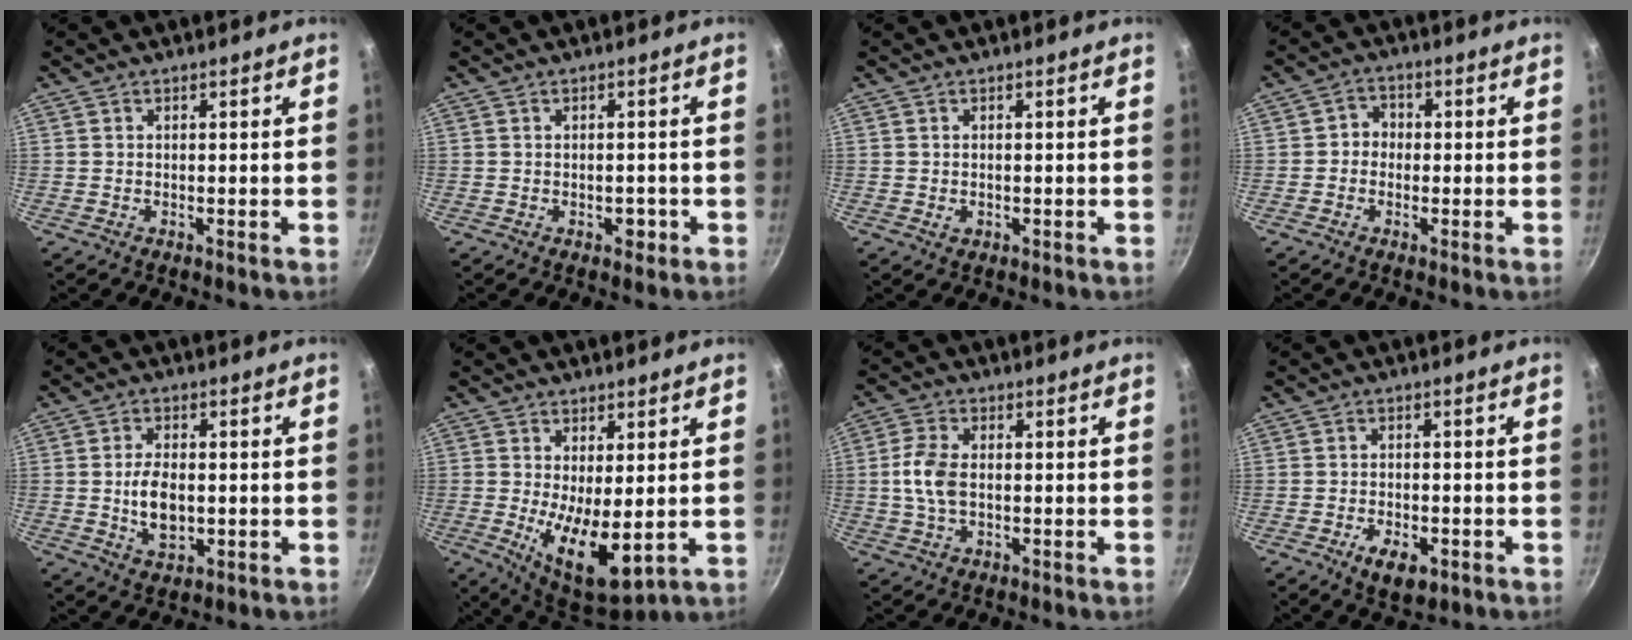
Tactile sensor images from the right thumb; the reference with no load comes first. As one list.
[{"total": 2.0, "force": [-0.7, 1.3, 1.3], "torque": [-0.006, 0.008, -0.008]}, {"total": 0.9, "force": [-0.1, 0.7, 0.6], "torque": [-0.008, 0.000, -0.001]}, {"total": 5.0, "force": [-0.4, 4.4, 2.4], "torque": [-0.007, 0.014, -0.016]}, {"total": 7.5, "force": [-0.5, 4.3, 6.1], "torque": [-0.103, 0.000, -0.005]}, {"total": 11.2, "force": [-0.4, 4.6, 10.2], "torque": [-0.154, -0.025, 0.007]}, {"total": 6.9, "force": [-0.1, 4.2, 5.4], "torque": [-0.112, 0.011, -0.005]}, {"total": 6.0, "force": [-2.7, 3.2, 4.3], "torque": [-0.066, 0.010, -0.038]}]